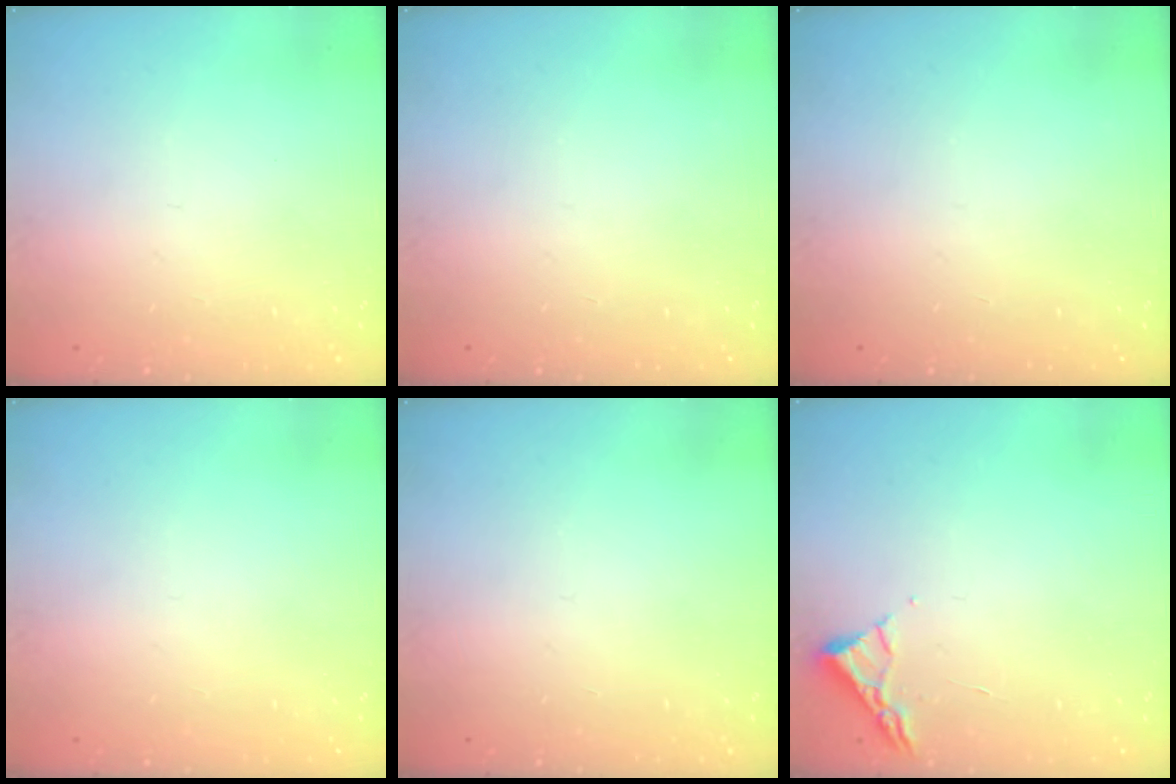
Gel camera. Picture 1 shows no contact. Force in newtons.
{"total": 0.0}
{"total": 0.0}
{"total": 0.0}
{"total": 0.0}
{"total": 3.0, "press": 2.9, "slide": 0.4}